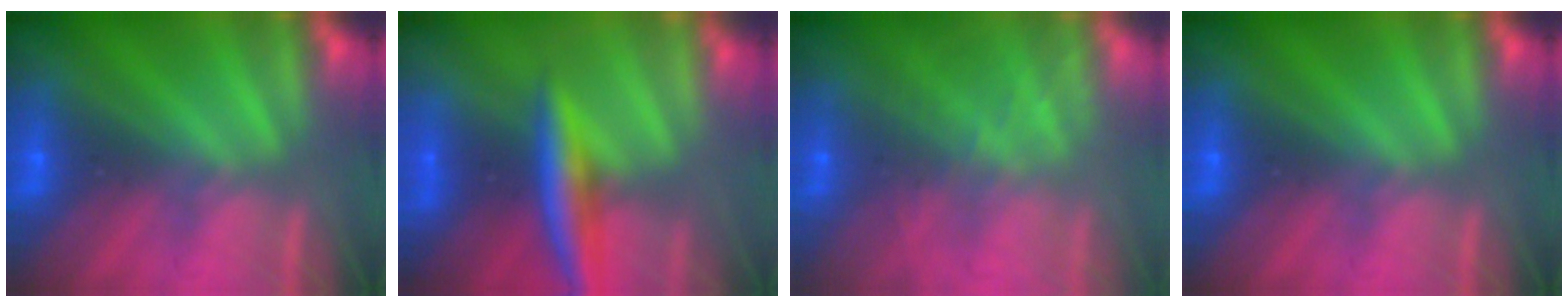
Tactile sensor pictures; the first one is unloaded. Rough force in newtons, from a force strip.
{"total": 9.6}
{"total": 5.6}
{"total": 0.0}